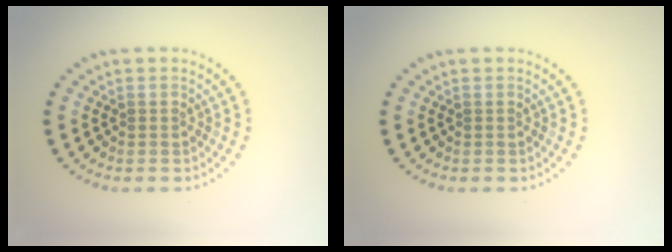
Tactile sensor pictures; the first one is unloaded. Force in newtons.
{"total": 0.0}